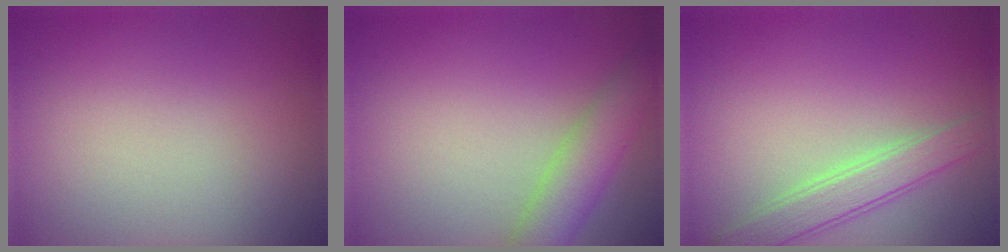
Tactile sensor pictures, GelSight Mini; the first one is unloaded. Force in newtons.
{"total": 4.0, "press": 4.0, "slide": 0.3}
{"total": 3.1, "press": 3.0, "slide": 0.2}